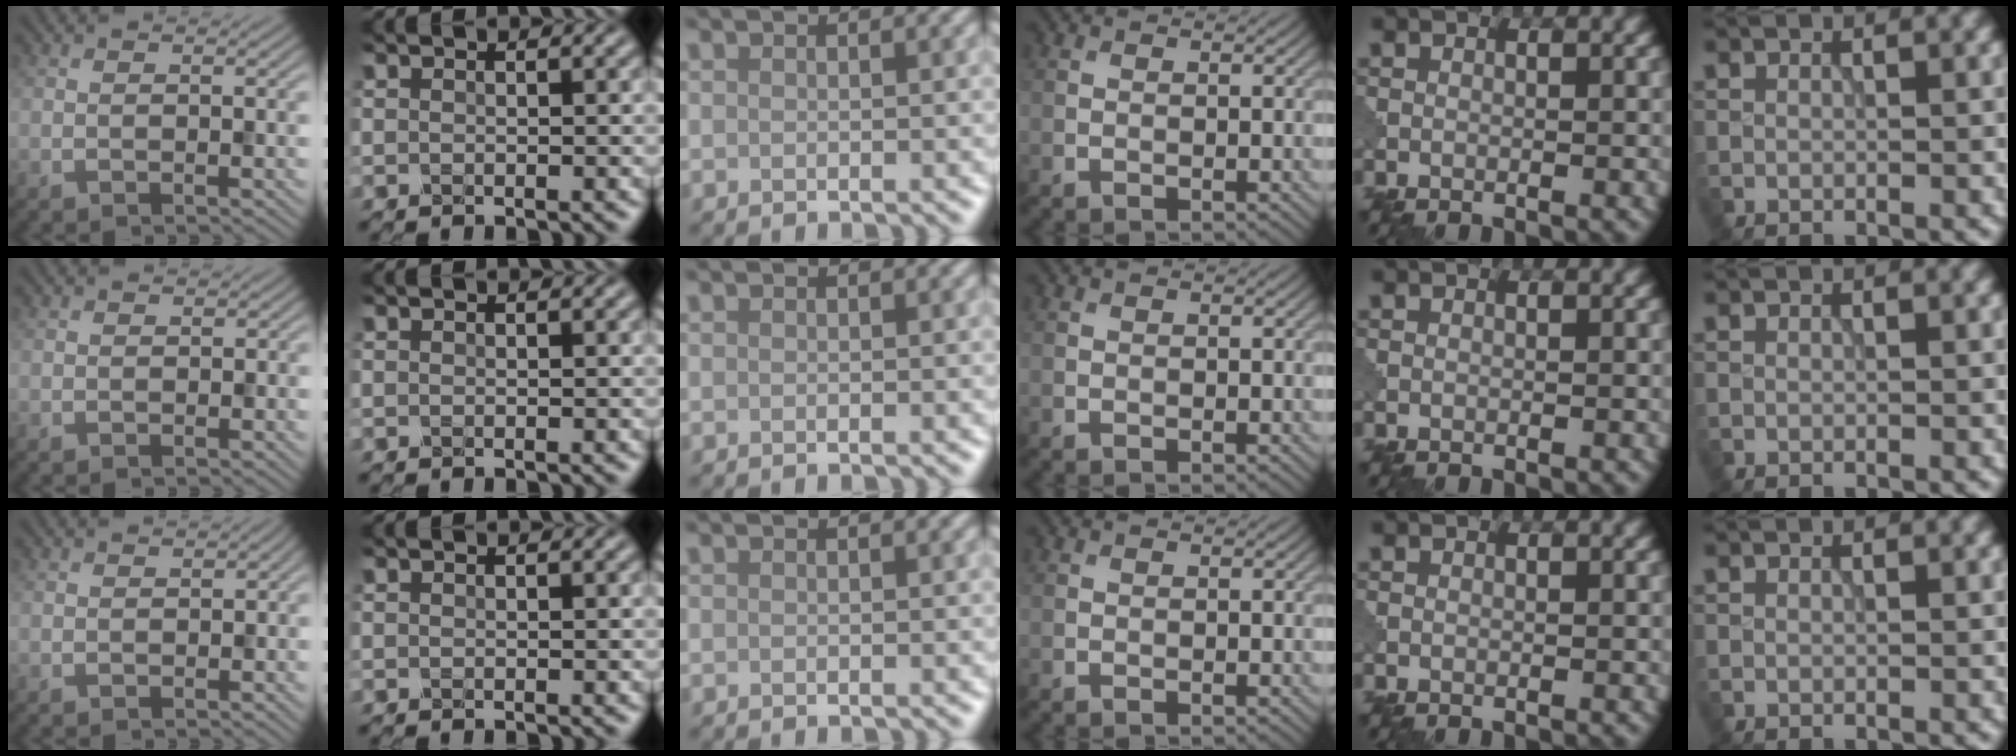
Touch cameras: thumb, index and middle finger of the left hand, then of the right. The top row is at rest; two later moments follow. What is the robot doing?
{"motion": "shake", "object": "medicine bottle"}